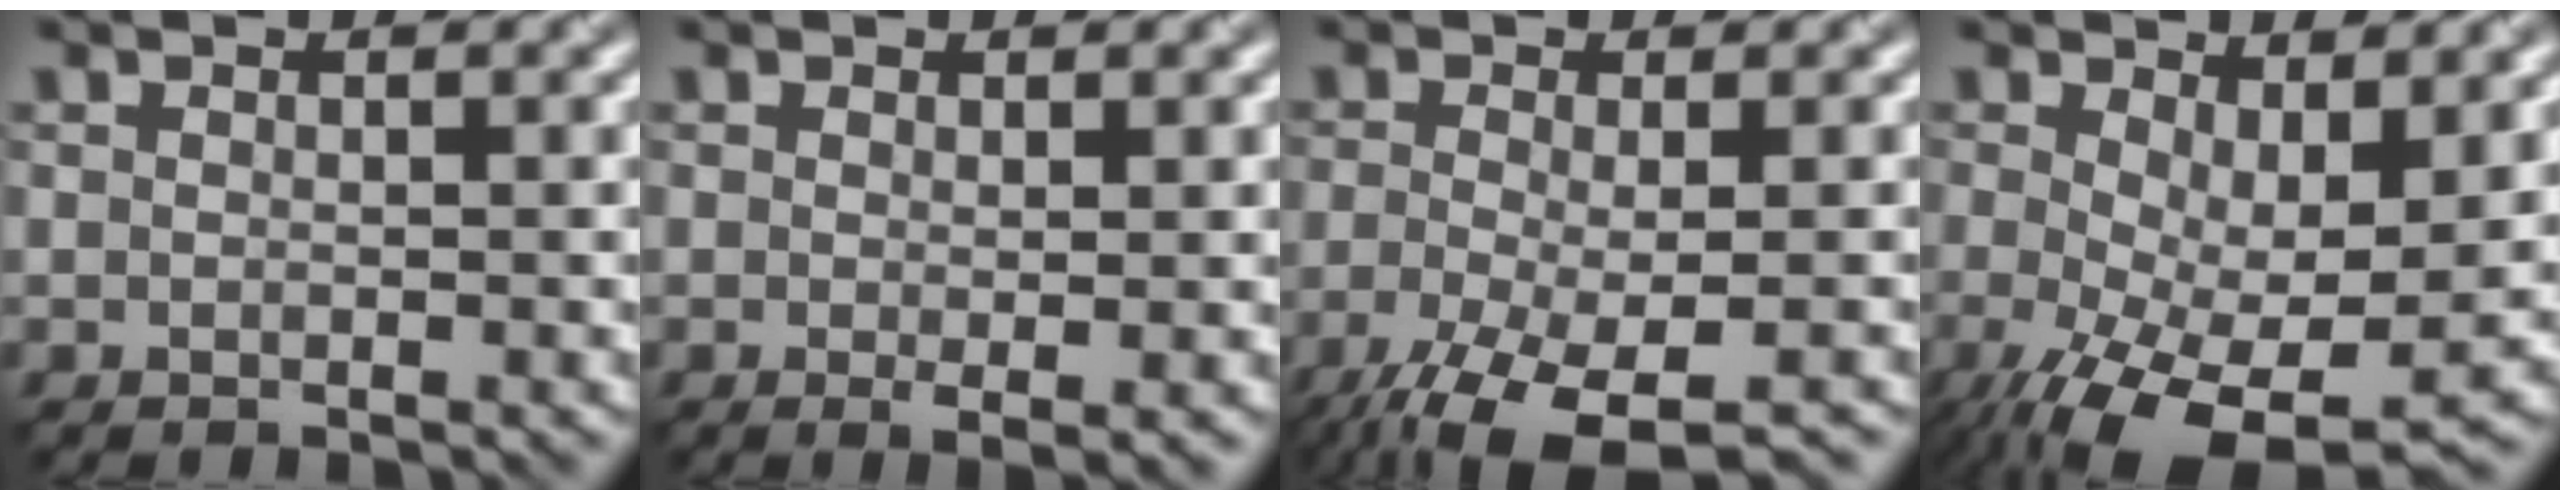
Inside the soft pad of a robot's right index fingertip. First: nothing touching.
{"total": 1.3, "force": [0.0, 0.1, 1.3], "torque": [-0.020, -0.009, -0.001]}
{"total": 7.8, "force": [-4.8, 2.3, 5.7], "torque": [-0.111, -0.026, -0.084]}
{"total": 10.3, "force": [-2.4, 4.5, 8.9], "torque": [-0.169, -0.027, -0.029]}